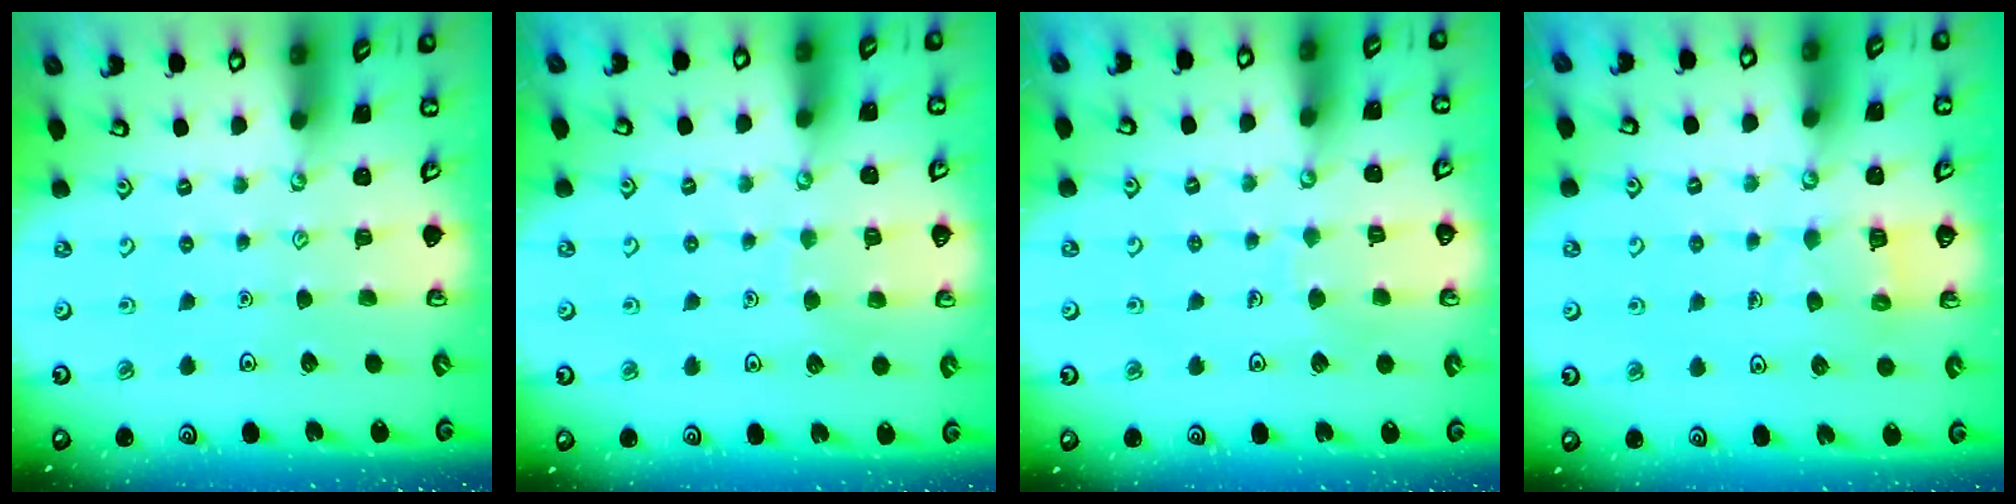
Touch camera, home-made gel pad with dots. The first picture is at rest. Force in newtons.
{"total": 5.5, "press": 5.5, "slide": 0.5}
{"total": 5.7, "press": 5.7, "slide": 0.2}
{"total": 7.1, "press": 7.1, "slide": 0.4}